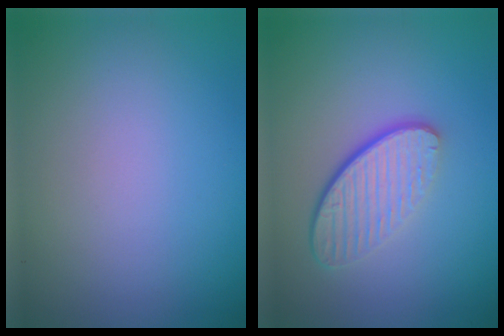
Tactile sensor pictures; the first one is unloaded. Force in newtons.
{"total": 4.6, "press": 3.1, "slide": 3.3}